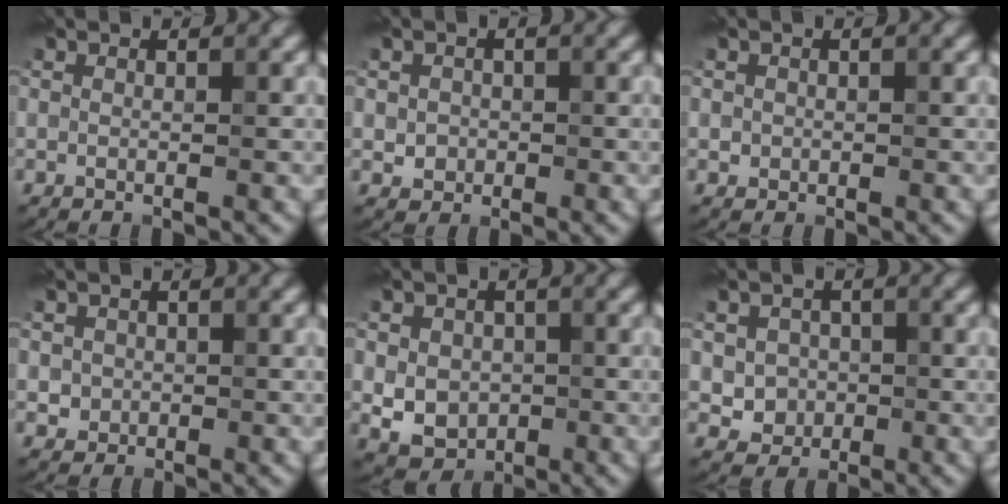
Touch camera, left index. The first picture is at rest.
{"total": 1.6, "force": [-0.1, 1.5, 0.6], "torque": [-0.006, -0.003, -0.003]}
{"total": 0.7, "force": [0.1, 0.7, 0.1], "torque": [0.005, -0.002, -0.001]}
{"total": 1.5, "force": [0.0, 1.5, 0.3], "torque": [0.006, -0.005, 0.001]}
{"total": 4.9, "force": [-0.4, 4.1, 2.8], "torque": [-0.036, -0.004, -0.010]}
{"total": 2.8, "force": [-0.2, 2.6, 1.1], "torque": [-0.013, -0.002, -0.007]}